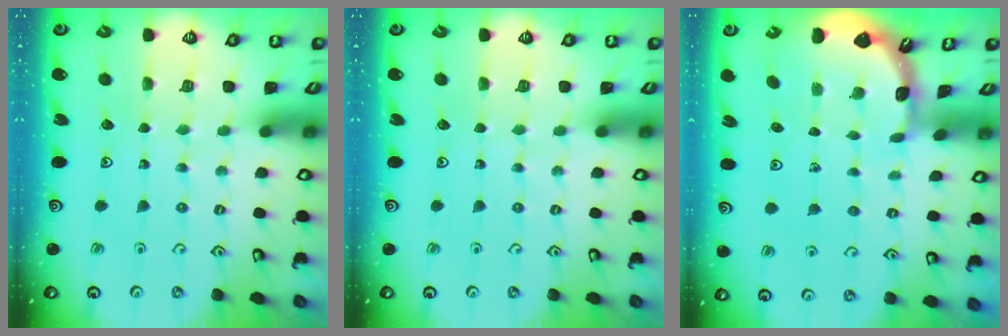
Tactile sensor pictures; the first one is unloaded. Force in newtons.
{"total": 0.0}
{"total": 1.6, "press": 1.6, "slide": 0.2}